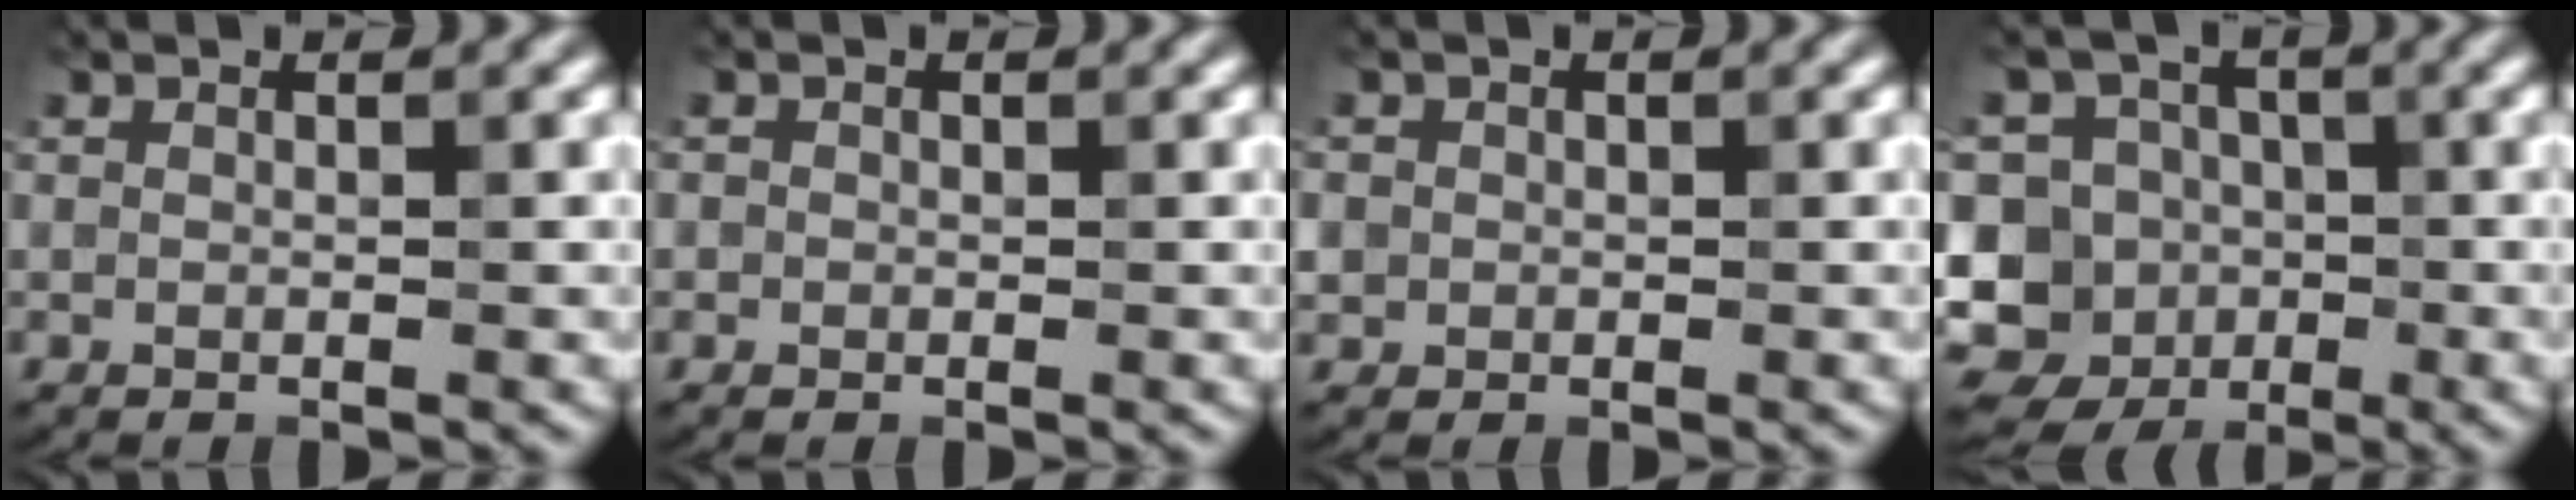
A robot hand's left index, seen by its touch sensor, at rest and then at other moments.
{"total": 0.6, "force": [0.0, 0.6, 0.0], "torque": [0.006, -0.004, -0.001]}
{"total": 1.6, "force": [0.0, 1.6, 0.2], "torque": [0.006, 0.001, 0.001]}
{"total": 13.6, "force": [-3.8, 12.3, 4.5], "torque": [-0.102, 0.022, -0.077]}